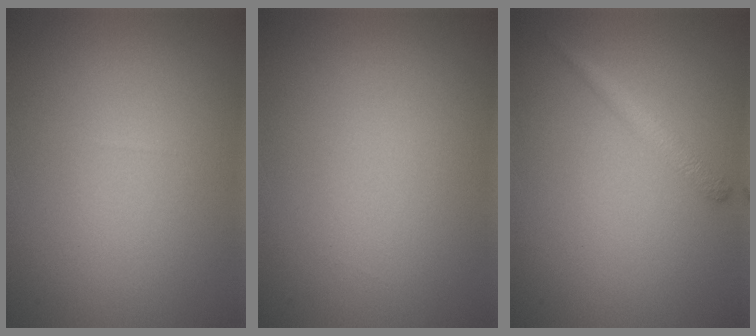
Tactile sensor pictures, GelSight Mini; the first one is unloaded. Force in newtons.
{"total": 0.0}
{"total": 1.6, "press": 1.6, "slide": 0.0}